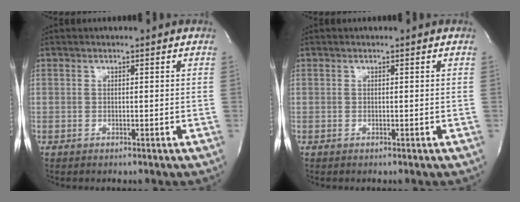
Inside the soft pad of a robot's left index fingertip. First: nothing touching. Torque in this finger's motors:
{"motor_torque": [0.00, 0.00, 0.00, 0.00]}